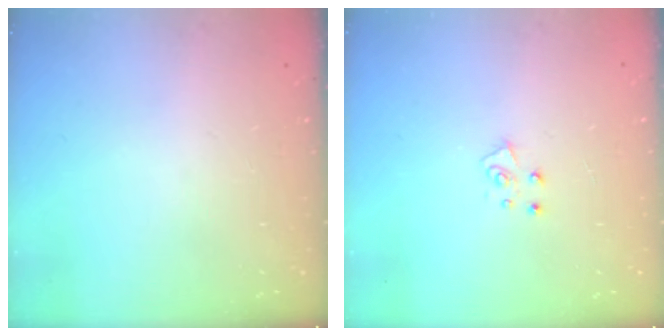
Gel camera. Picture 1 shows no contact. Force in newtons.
{"total": 4.9, "press": 4.9, "slide": 0.5}